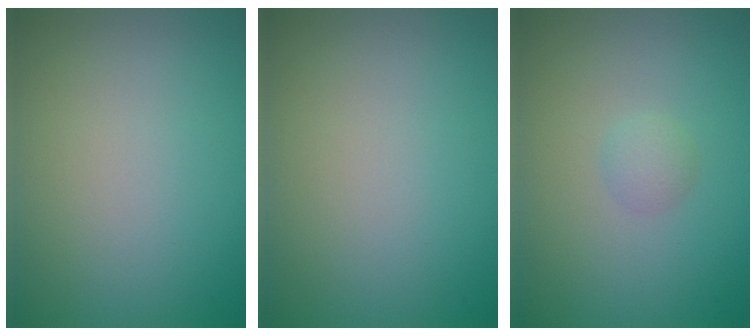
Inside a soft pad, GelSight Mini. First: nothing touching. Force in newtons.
{"total": 0.0}
{"total": 1.1, "press": 1.1, "slide": 0.1}